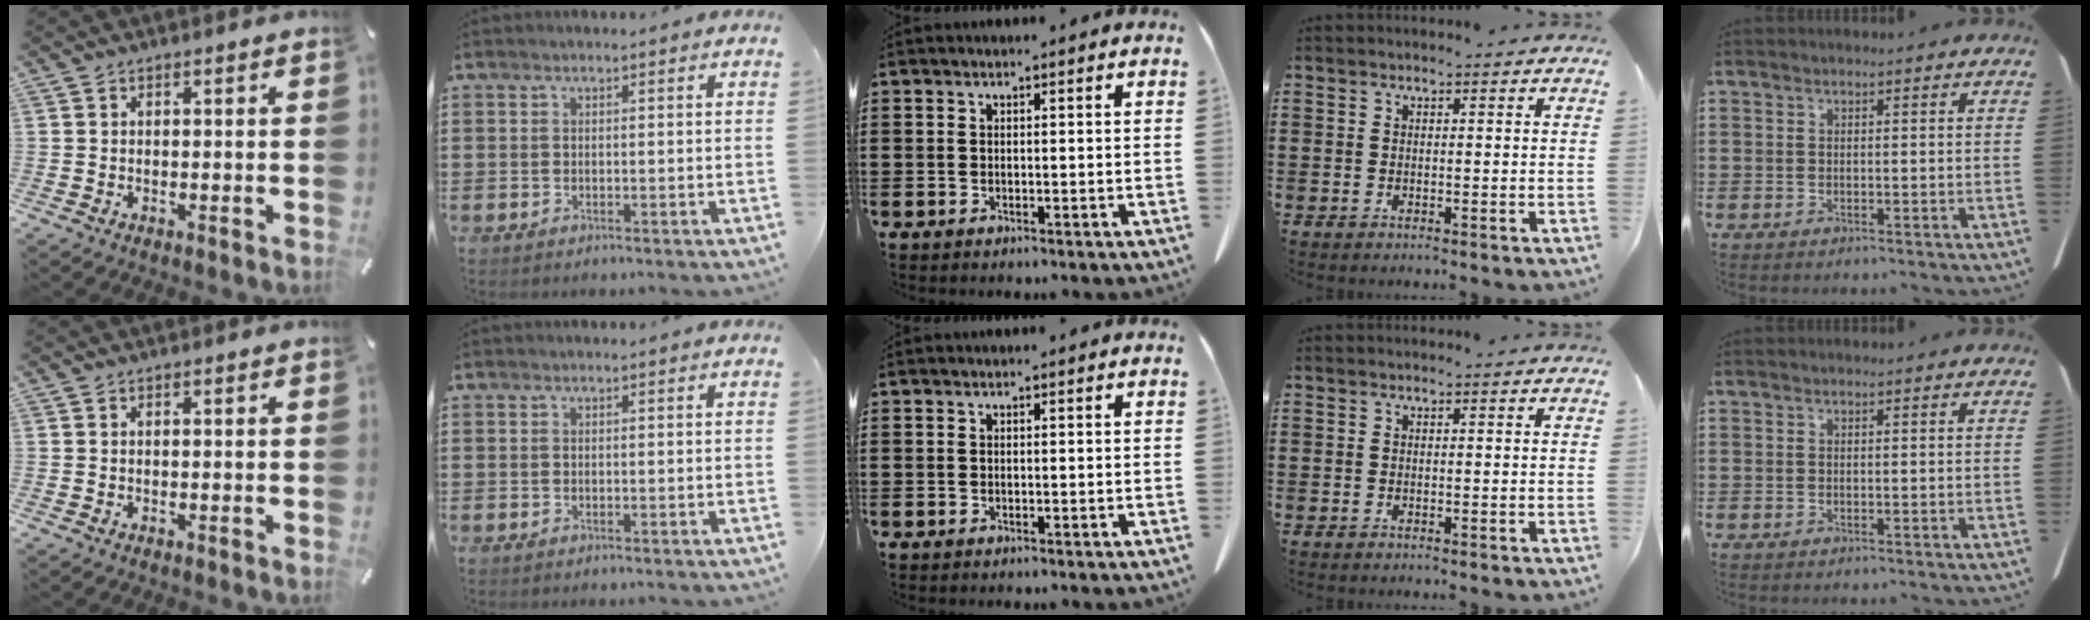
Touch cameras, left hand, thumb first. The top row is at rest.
{}